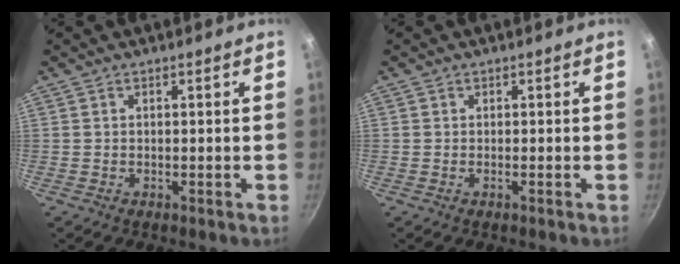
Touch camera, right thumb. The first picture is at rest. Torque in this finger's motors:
{"motor_torque": [-0.03, -0.25, -0.37, 0.15, -0.02]}